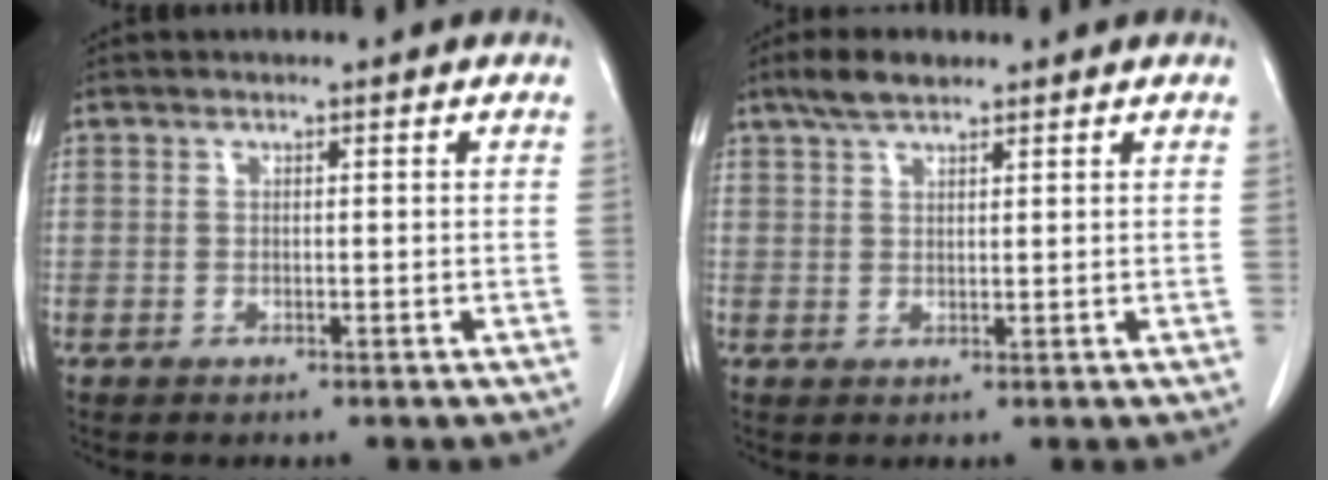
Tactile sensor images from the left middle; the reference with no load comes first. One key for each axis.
{"total": 3.9, "fx": 3.0, "fy": 1.1, "fz": 2.2, "tx": -0.053, "ty": 0.010, "tz": 0.058}